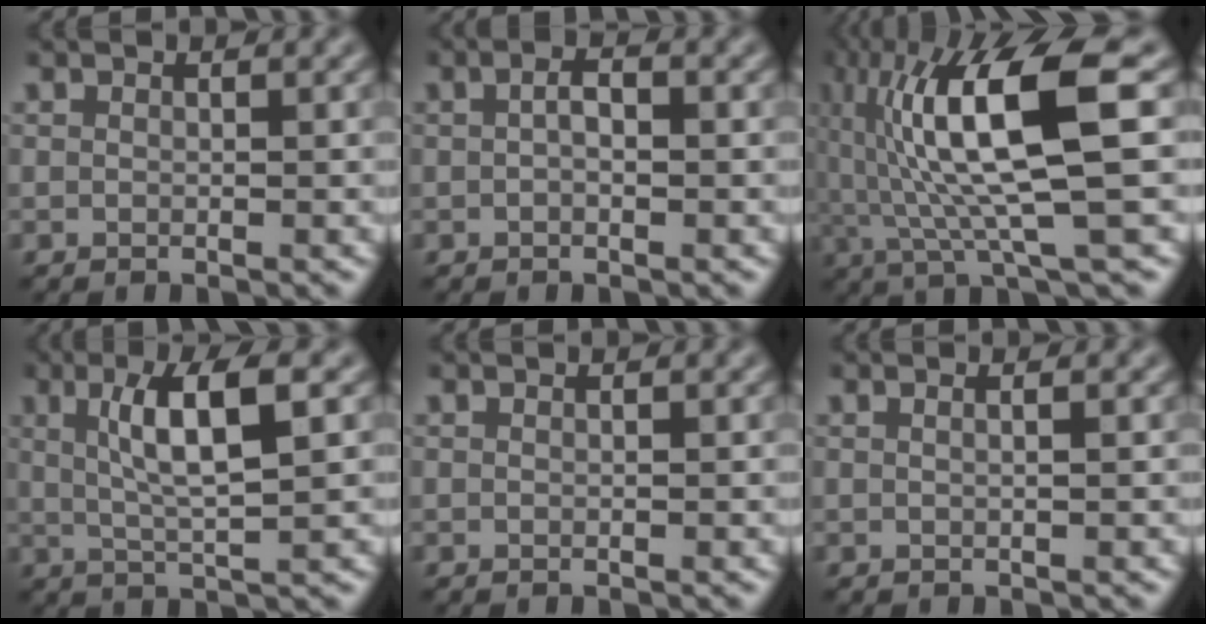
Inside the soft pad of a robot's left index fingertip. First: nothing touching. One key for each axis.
{"total": 1.6, "fx": -0.4, "fy": 0.6, "fz": 1.5, "tx": -0.020, "ty": 0.002, "tz": -0.003}
{"total": 11.6, "fx": 1.1, "fy": 2.2, "fz": 11.3, "tx": -0.197, "ty": 0.013, "tz": 0.032}
{"total": 5.7, "fx": 1.0, "fy": 1.0, "fz": 5.5, "tx": -0.095, "ty": 0.008, "tz": 0.026}
{"total": 0.0}
{"total": 1.3, "fx": 0.1, "fy": 0.6, "fz": 1.1, "tx": 0.005, "ty": 0.002, "tz": -0.013}